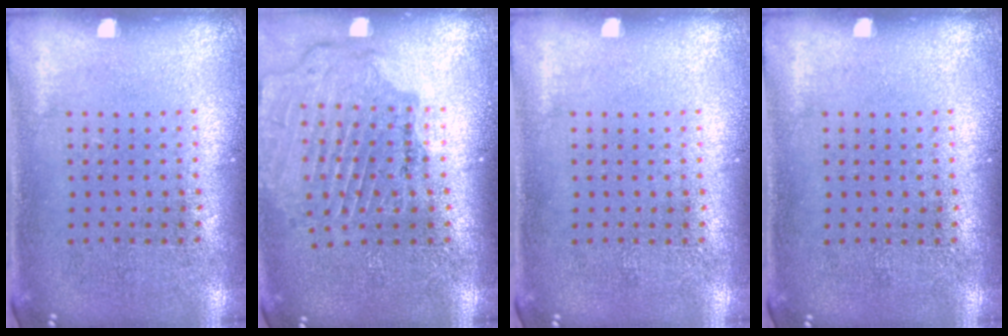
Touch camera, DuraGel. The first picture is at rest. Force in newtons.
{"total": 1.6, "press": 1.6, "slide": 0.0}
{"total": 0.0}
{"total": 0.0}